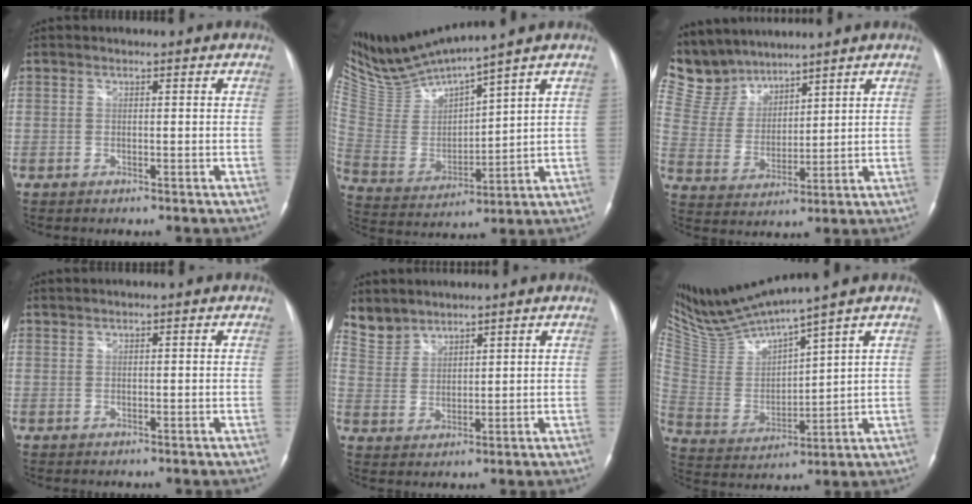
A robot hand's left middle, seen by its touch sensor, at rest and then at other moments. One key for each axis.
{"total": 12.4, "fx": 11.8, "fy": -0.9, "fz": 3.9, "tx": -0.094, "ty": -0.011, "tz": 0.247}
{"total": 9.0, "fx": 8.5, "fy": 2.9, "fz": 0.4, "tx": -0.029, "ty": 0.016, "tz": 0.188}
{"total": 0.7, "fx": 0.6, "fy": -0.1, "fz": 0.1, "tx": -0.005, "ty": 0.007, "tz": 0.017}
{"total": 5.1, "fx": 4.7, "fy": 1.8, "fz": -0.1, "tx": -0.004, "ty": 0.009, "tz": 0.109}
{"total": 12.6, "fx": 11.7, "fy": -1.2, "fz": 4.6, "tx": -0.106, "ty": -0.010, "tz": 0.241}